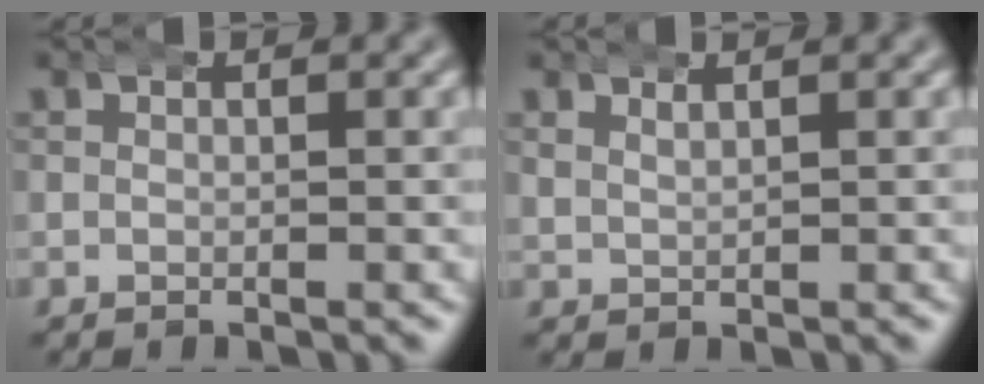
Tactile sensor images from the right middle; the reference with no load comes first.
{"total": 0.9, "force": [0.9, 0.2, 0.2], "torque": [0.001, 0.003, 0.019]}